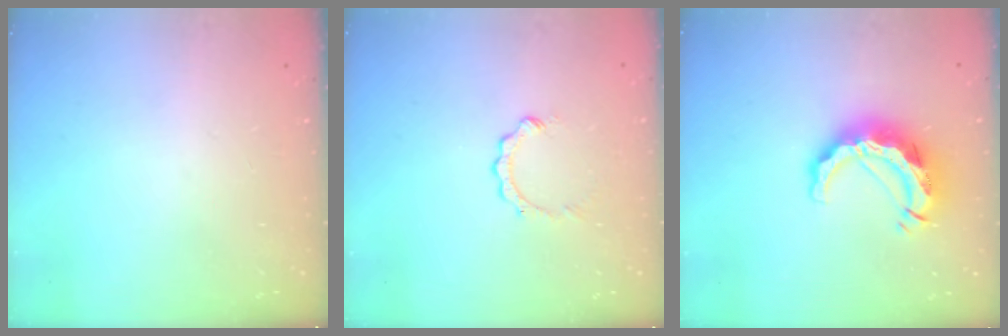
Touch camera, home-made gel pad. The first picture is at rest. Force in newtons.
{"total": 2.6, "press": 2.6, "slide": 0.3}
{"total": 12.9, "press": 12.8, "slide": 1.4}